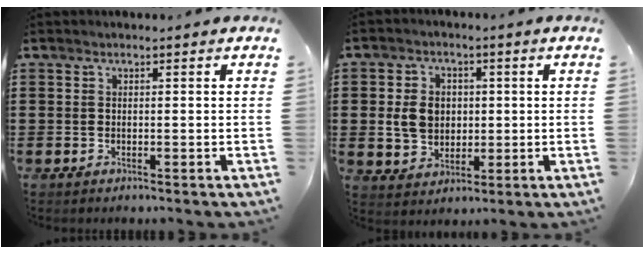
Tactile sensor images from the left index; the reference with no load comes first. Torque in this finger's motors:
{"motor_torque": [0.89, -0.25, 0.39, 0.09]}